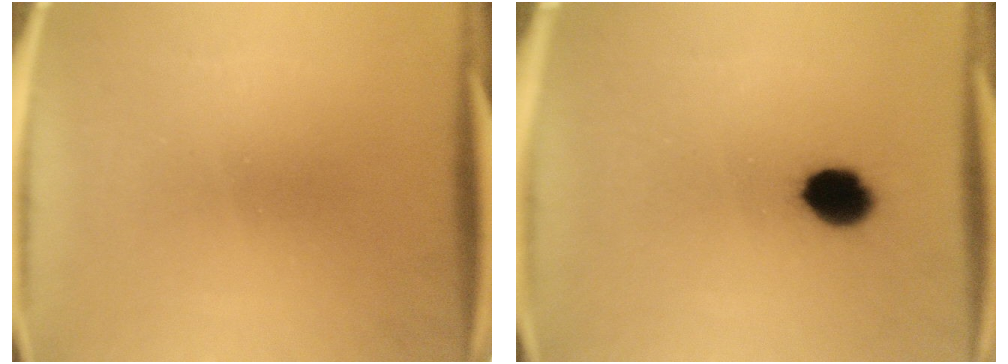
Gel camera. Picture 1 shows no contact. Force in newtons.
{"total": 7.0}